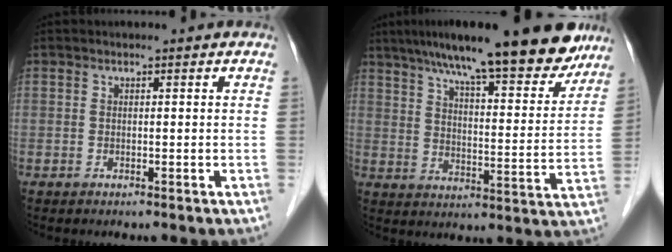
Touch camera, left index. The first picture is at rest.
{"total": 21.4, "force": [17.1, 3.5, 12.4], "torque": [-0.185, 0.012, 0.240]}